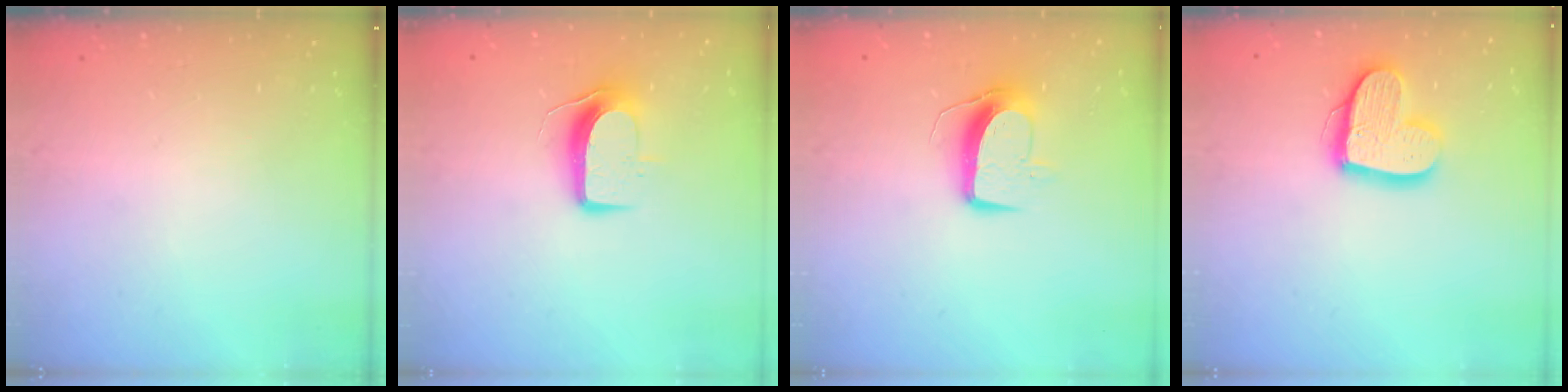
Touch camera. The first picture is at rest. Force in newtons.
{"total": 8.9, "press": 8.9, "slide": 0.3}
{"total": 9.8, "press": 9.7, "slide": 0.8}
{"total": 14.6, "press": 14.6, "slide": 1.3}